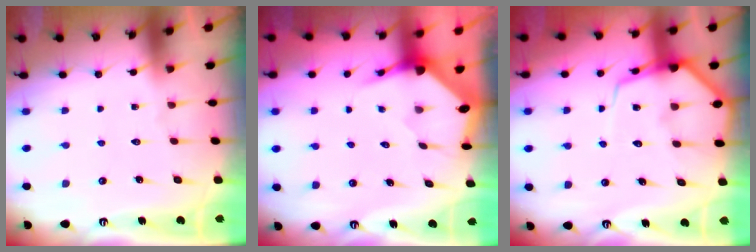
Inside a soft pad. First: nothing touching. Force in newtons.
{"total": 3.6, "press": 3.6, "slide": 0.5}
{"total": 7.9, "press": 7.8, "slide": 1.0}